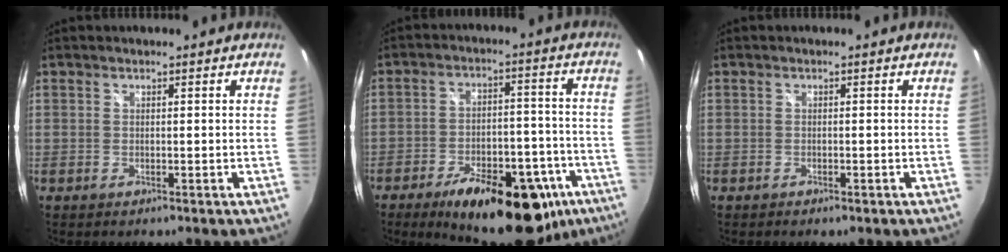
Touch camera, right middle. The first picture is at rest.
{"total": 22.1, "force": [-14.0, 9.8, 14.0], "torque": [-0.208, -0.002, -0.179]}
{"total": 1.0, "force": [-0.7, 0.4, 0.5], "torque": [-0.009, -0.004, -0.012]}